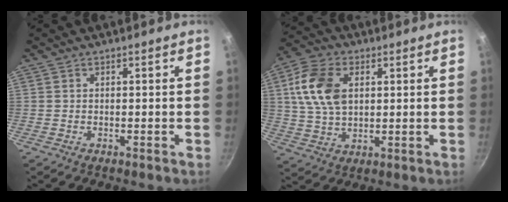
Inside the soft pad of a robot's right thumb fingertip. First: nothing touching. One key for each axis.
{"total": 13.0, "fx": 3.2, "fy": 8.5, "fz": 9.3, "tx": -0.164, "ty": 0.002, "tz": 0.057}